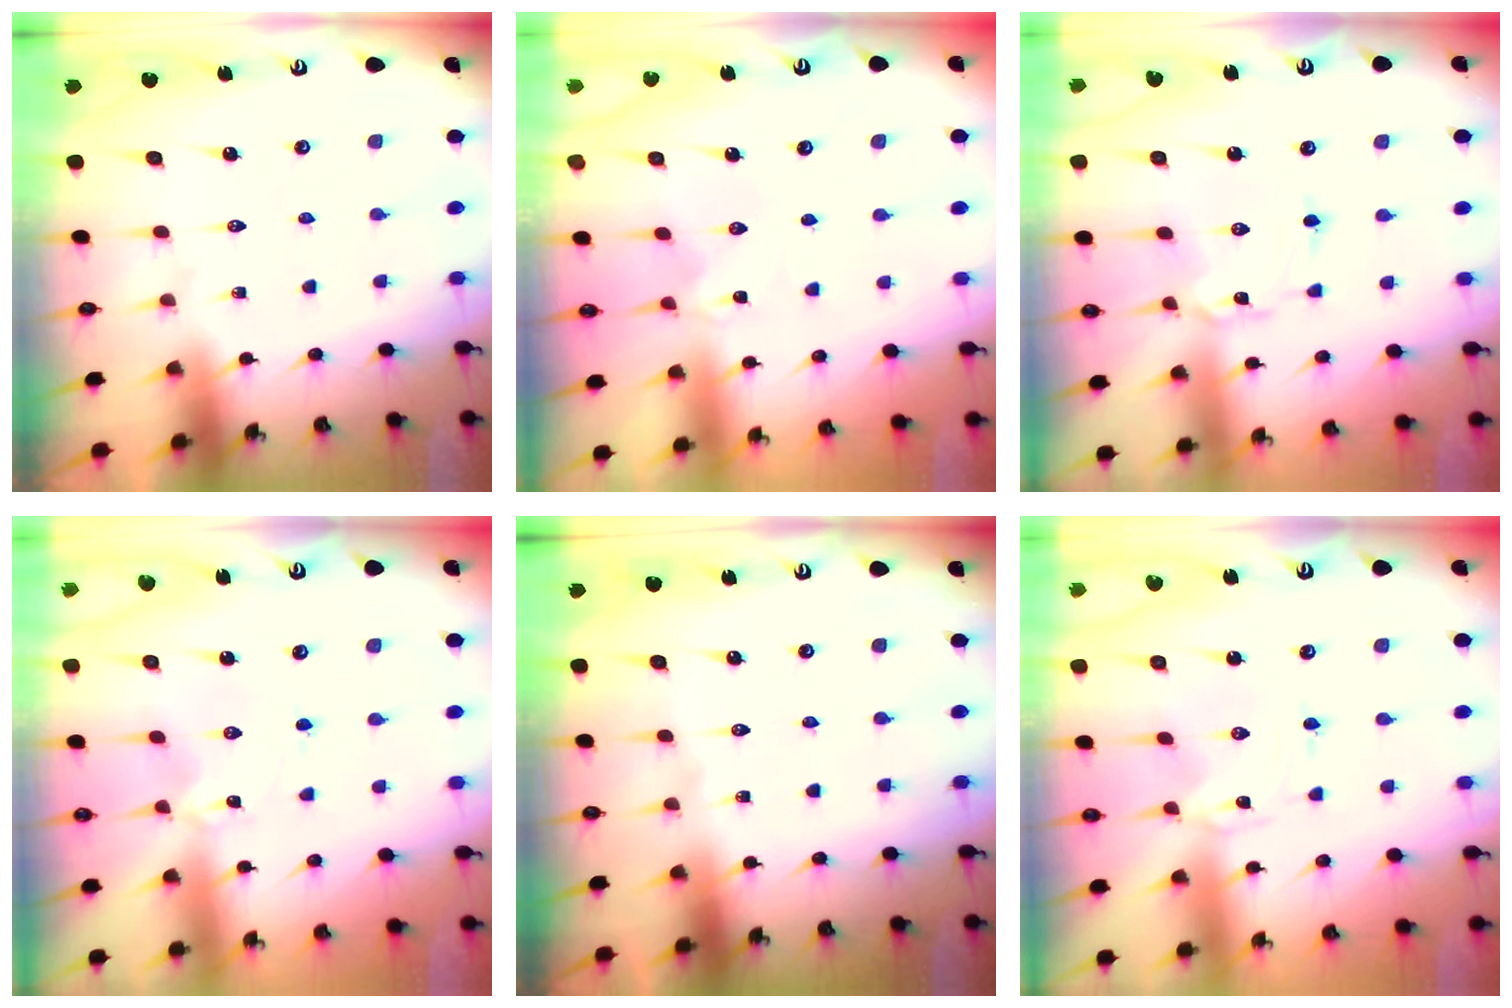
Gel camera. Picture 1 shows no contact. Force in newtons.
{"total": 0.0}
{"total": 1.7, "press": 1.7, "slide": 0.0}
{"total": 0.0}
{"total": 0.0}
{"total": 0.0}